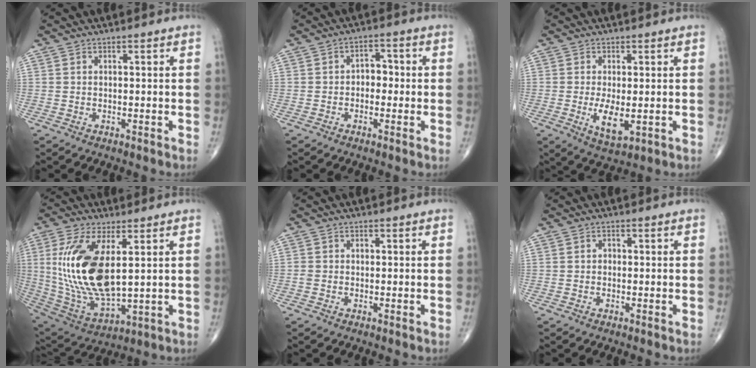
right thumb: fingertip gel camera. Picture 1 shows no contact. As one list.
[{"total": 3.7, "force": [-0.4, 2.6, 2.6], "torque": [-0.014, 0.017, -0.015]}, {"total": 5.7, "force": [-0.7, 2.3, 5.2], "torque": [-0.089, -0.015, -0.006]}, {"total": 19.5, "force": [3.4, 8.5, 17.2], "torque": [-0.354, -0.025, 0.078]}, {"total": 1.2, "force": [-0.1, 1.1, 0.6], "torque": [-0.005, 0.005, -0.002]}, {"total": 1.0, "force": [-0.1, 0.8, 0.5], "torque": [-0.002, 0.004, -0.005]}]